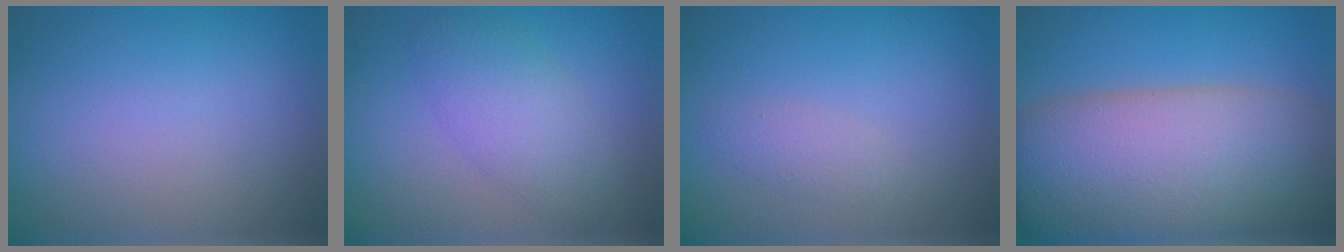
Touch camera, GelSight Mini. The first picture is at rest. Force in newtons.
{"total": 3.8, "press": 3.8, "slide": 0.3}
{"total": 1.4, "press": 1.4, "slide": 0.1}
{"total": 13.5, "press": 13.5, "slide": 0.9}